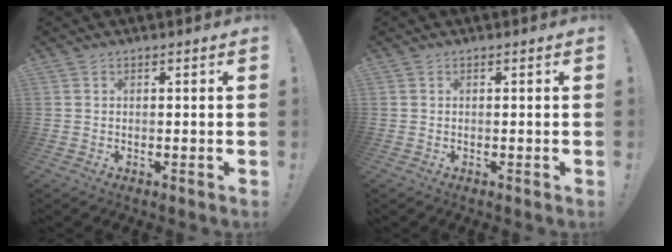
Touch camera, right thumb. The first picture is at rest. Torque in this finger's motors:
{"motor_torque": [0.00, 0.00, 0.05, -0.05, 0.00]}